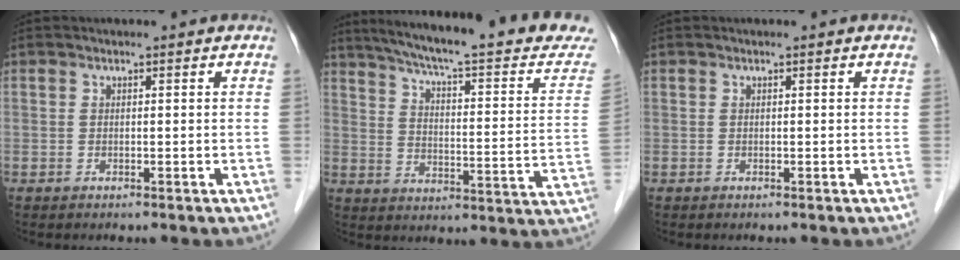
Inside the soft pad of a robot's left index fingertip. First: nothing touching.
{"total": 25.0, "force": [21.6, 2.0, 12.5], "torque": [-0.180, -0.044, 0.271]}
{"total": 0.0}